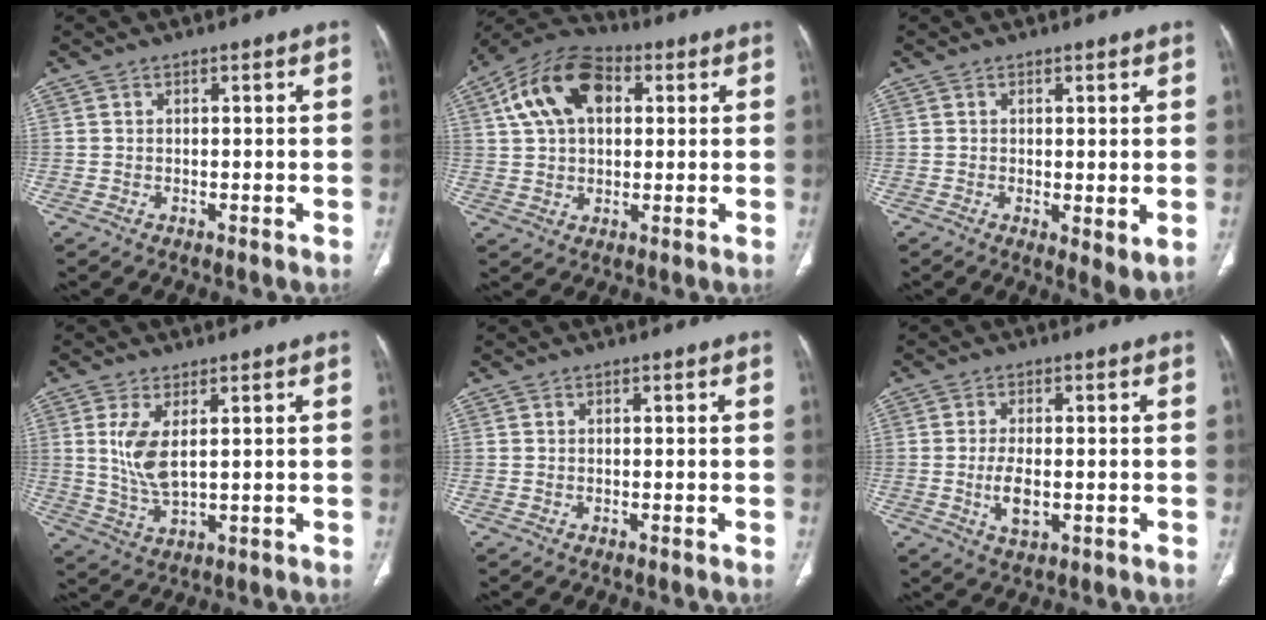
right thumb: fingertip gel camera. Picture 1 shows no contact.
{"total": 14.6, "force": [4.4, 9.2, 10.5], "torque": [-0.179, 0.019, 0.071]}
{"total": 4.4, "force": [-0.5, 1.5, 4.1], "torque": [-0.067, -0.018, -0.006]}
{"total": 7.0, "force": [1.8, 2.7, 6.2], "torque": [-0.137, -0.018, 0.047]}
{"total": 0.0}
{"total": 5.1, "force": [-0.8, 2.4, 4.4], "torque": [-0.085, -0.007, -0.012]}